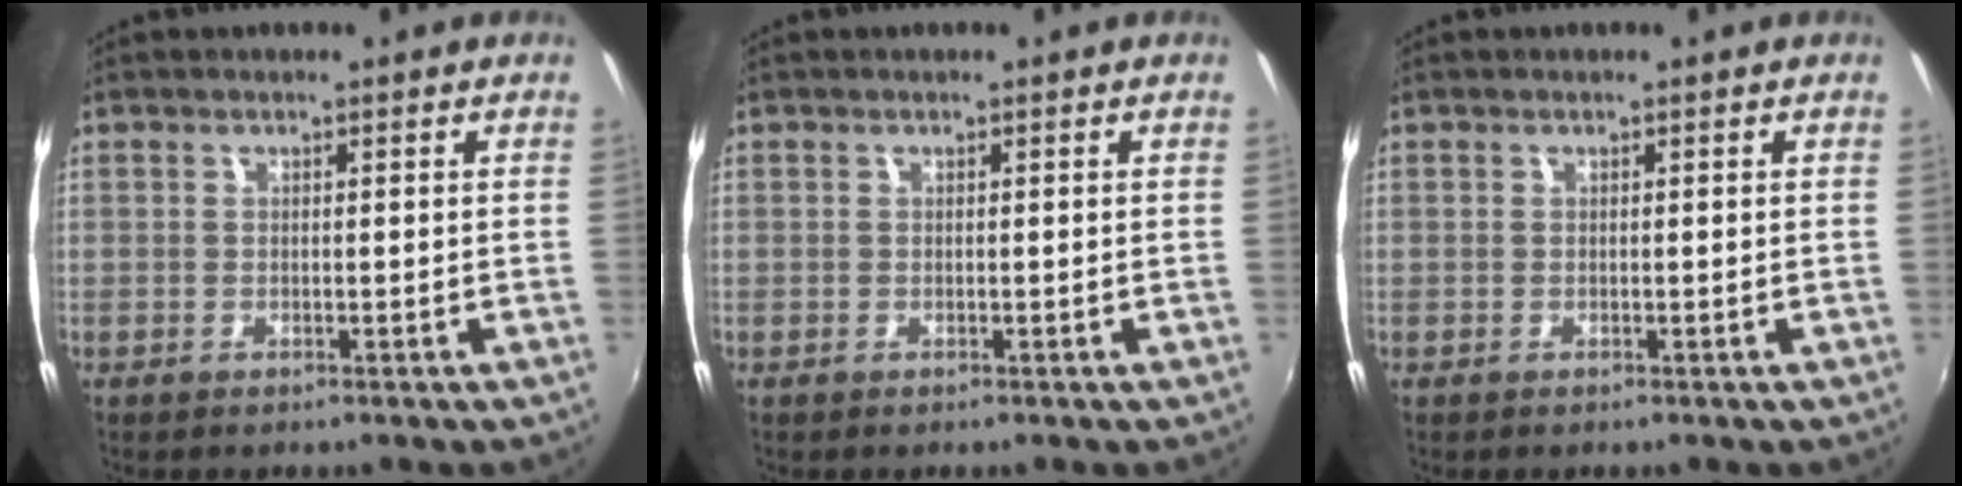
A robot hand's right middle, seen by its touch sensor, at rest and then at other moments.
{"total": 0.0}
{"total": 0.0}